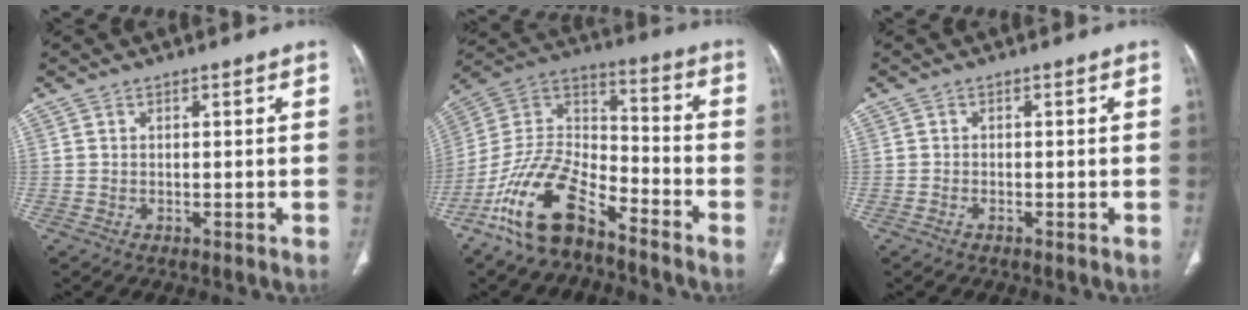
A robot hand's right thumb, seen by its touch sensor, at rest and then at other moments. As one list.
[{"total": 16.5, "force": [-11.2, 6.8, 10.0], "torque": [-0.180, 0.077, -0.216]}, {"total": 0.6, "force": [-0.4, 0.2, 0.3], "torque": [-0.009, 0.003, -0.008]}]